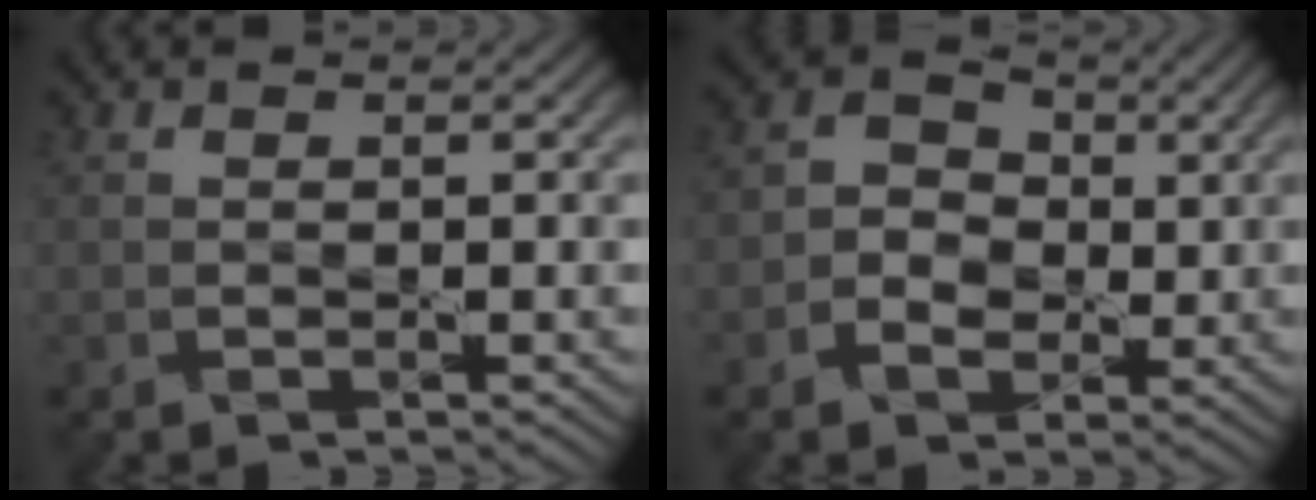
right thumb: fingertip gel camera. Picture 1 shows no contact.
{"total": 4.2, "force": [-0.6, 3.5, 2.2], "torque": [-0.039, 0.007, -0.022]}